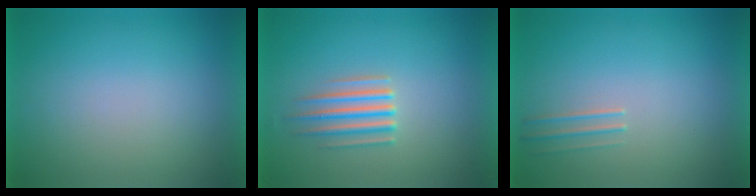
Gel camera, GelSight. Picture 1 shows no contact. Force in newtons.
{"total": 2.9}
{"total": 1.4}